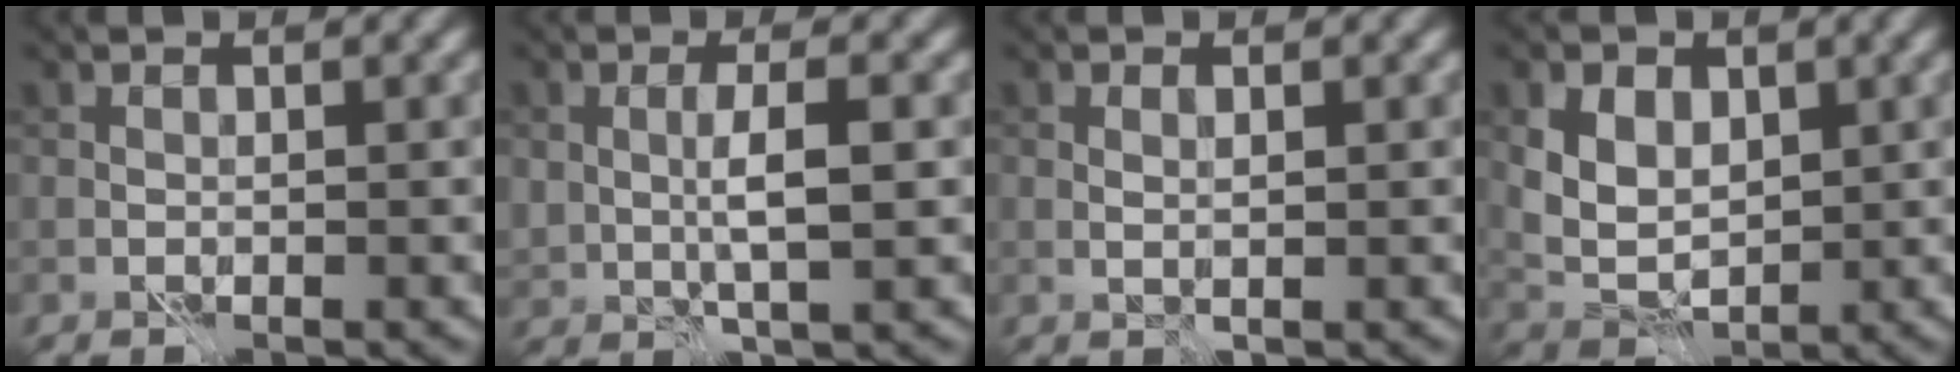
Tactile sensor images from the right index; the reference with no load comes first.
{"total": 2.8, "force": [0.3, 0.9, 2.7], "torque": [-0.057, -0.002, 0.006]}
{"total": 0.5, "force": [0.3, 0.0, 0.4], "torque": [-0.012, -0.002, 0.005]}
{"total": 4.2, "force": [1.2, 3.0, 2.5], "torque": [-0.054, -0.007, 0.020]}